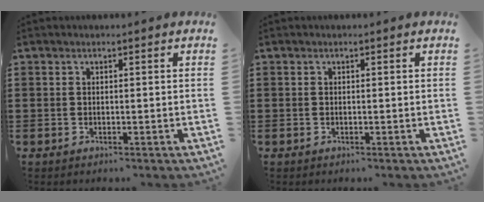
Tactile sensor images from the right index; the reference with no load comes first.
{"total": 0.0}